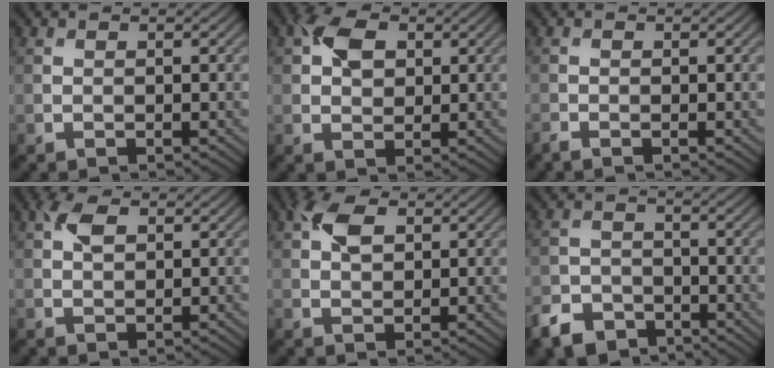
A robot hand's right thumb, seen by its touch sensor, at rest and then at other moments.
{"total": 4.8, "force": [1.5, 3.3, 3.1], "torque": [-0.061, 0.009, 0.022]}
{"total": 0.9, "force": [-0.8, 0.1, 0.3], "torque": [-0.008, -0.002, -0.020]}
{"total": 3.1, "force": [1.2, 1.7, 2.2], "torque": [-0.049, 0.006, 0.021]}
{"total": 4.4, "force": [1.8, 2.6, 3.1], "torque": [-0.071, 0.008, 0.030]}
{"total": 5.3, "force": [-3.9, 3.0, 1.8], "torque": [-0.042, -0.004, -0.082]}